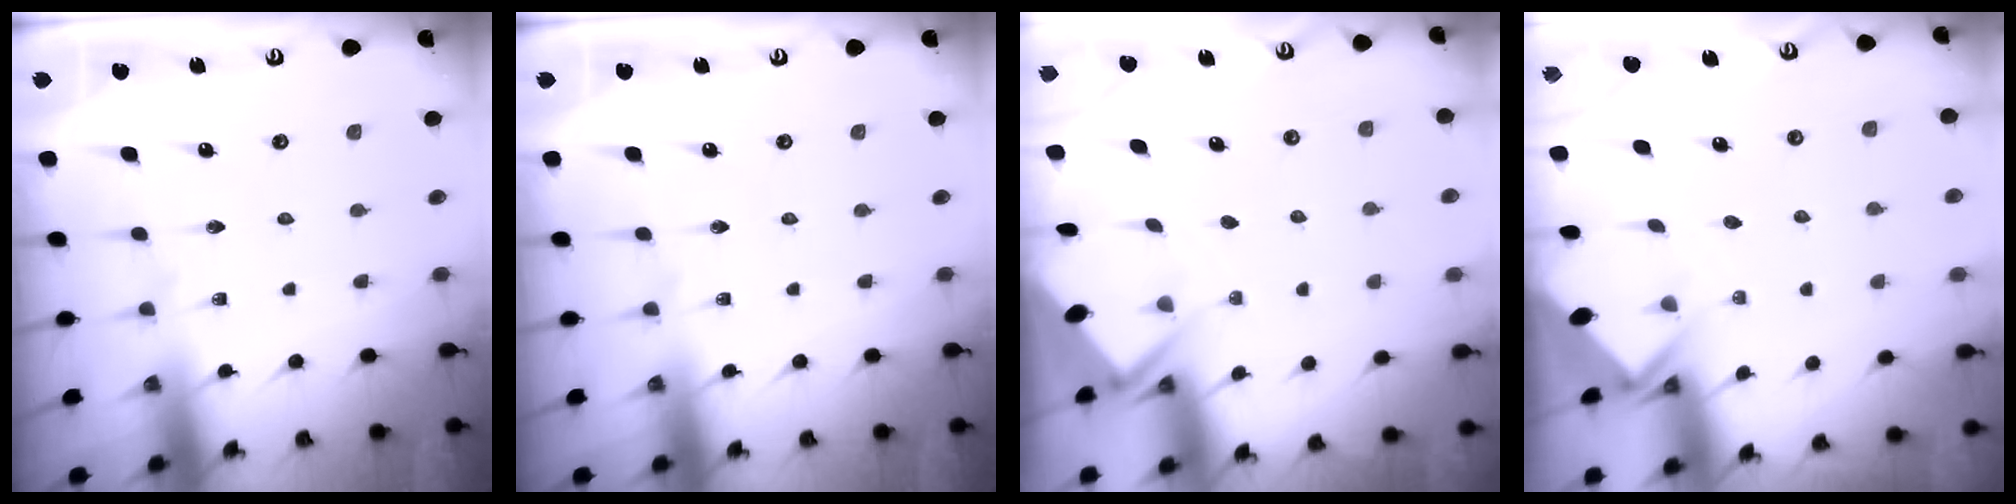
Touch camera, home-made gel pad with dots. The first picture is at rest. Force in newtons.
{"total": 0.0}
{"total": 2.7, "press": 2.7, "slide": 0.3}
{"total": 2.8, "press": 2.8, "slide": 0.2}